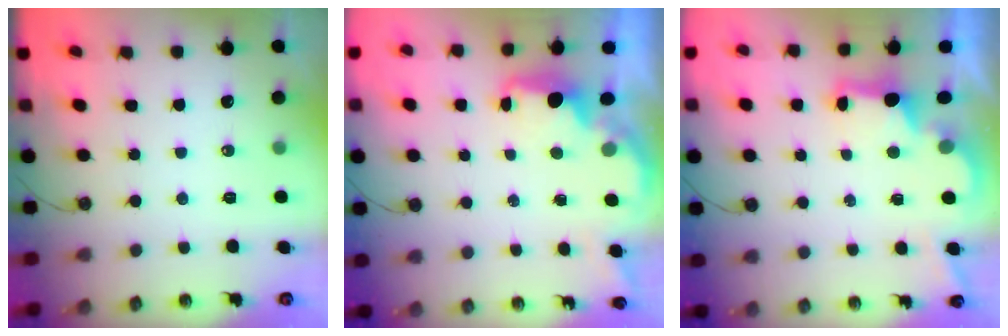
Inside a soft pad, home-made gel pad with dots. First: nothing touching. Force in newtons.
{"total": 2.0, "press": 2.0, "slide": 0.5}
{"total": 2.7, "press": 2.6, "slide": 0.7}